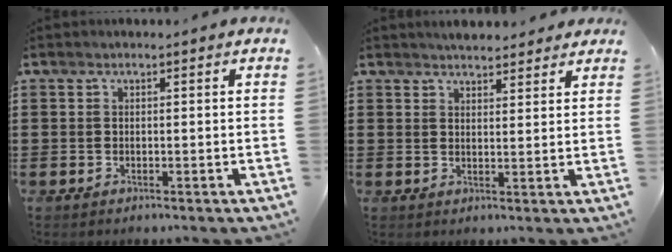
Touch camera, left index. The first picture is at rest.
{"total": 3.0, "force": [2.9, 0.5, 0.5], "torque": [-0.016, -0.003, 0.054]}